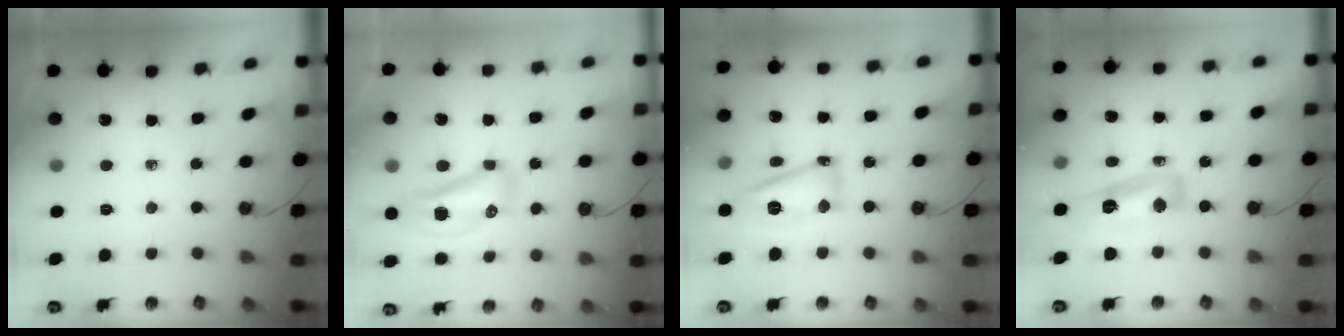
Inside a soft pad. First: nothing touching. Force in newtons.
{"total": 12.1, "press": 10.7, "slide": 5.6}
{"total": 12.2, "press": 12.1, "slide": 1.1}
{"total": 11.4, "press": 11.4, "slide": 0.8}